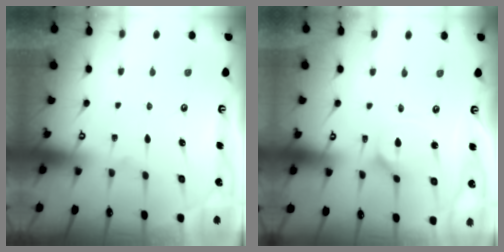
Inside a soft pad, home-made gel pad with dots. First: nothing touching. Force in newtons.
{"total": 2.4, "press": 2.4, "slide": 0.3}